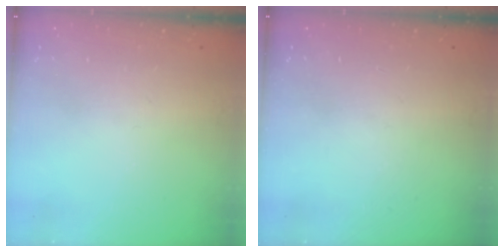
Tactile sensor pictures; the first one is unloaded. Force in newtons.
{"total": 0.0}